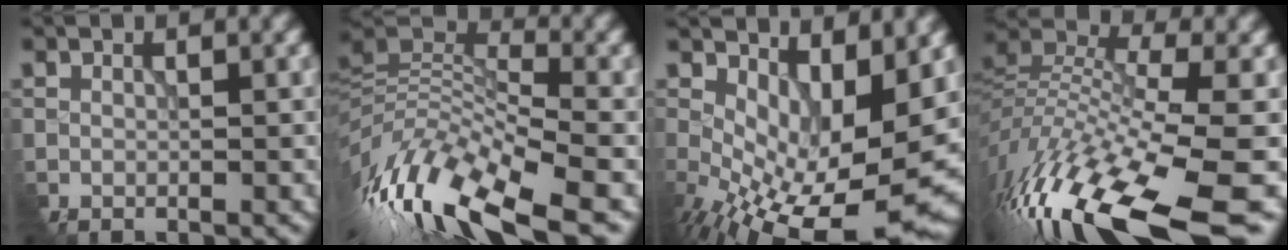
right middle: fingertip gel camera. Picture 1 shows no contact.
{"total": 12.9, "force": [-6.9, 4.7, 9.8], "torque": [-0.212, 0.014, -0.129]}
{"total": 12.0, "force": [-1.4, 6.3, 10.1], "torque": [-0.147, -0.024, -0.005]}
{"total": 14.8, "force": [-8.4, 4.4, 11.4], "torque": [-0.251, 0.007, -0.146]}